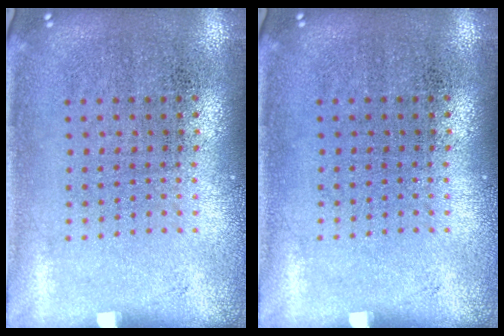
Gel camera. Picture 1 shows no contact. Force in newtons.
{"total": 0.0}